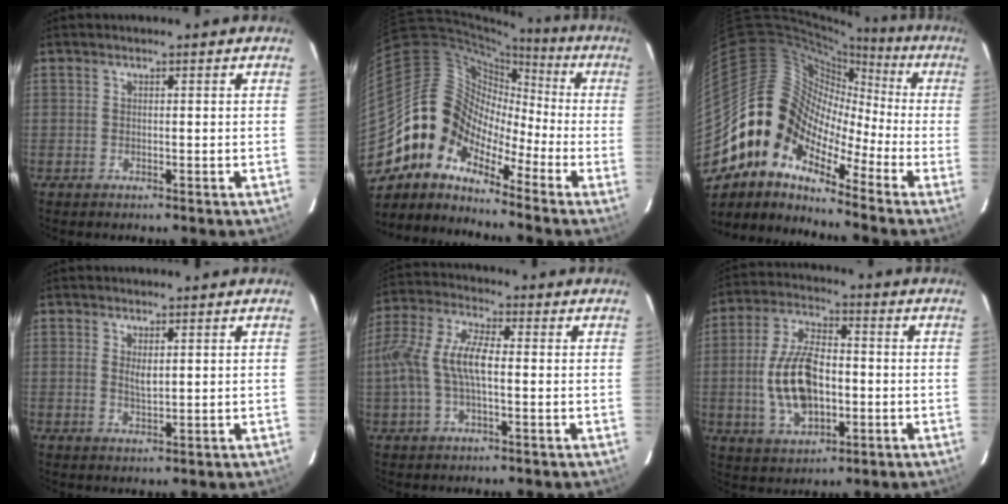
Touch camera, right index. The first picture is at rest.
{"total": 11.0, "force": [-6.9, 7.8, 3.8], "torque": [-0.067, 0.032, -0.162]}
{"total": 12.8, "force": [-6.0, 9.0, 6.9], "torque": [-0.104, 0.013, -0.141]}
{"total": 2.5, "force": [0.7, 1.0, 2.2], "torque": [-0.039, -0.003, 0.013]}
{"total": 11.5, "force": [-0.6, 4.6, 10.5], "torque": [-0.225, 0.012, -0.014]}
{"total": 14.1, "force": [-1.9, 7.6, 11.7], "torque": [-0.235, 0.007, -0.026]}